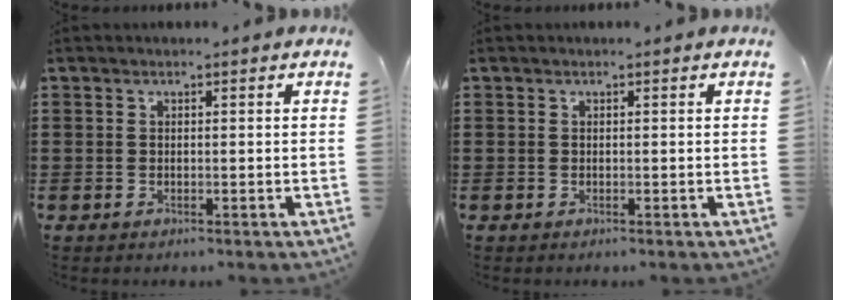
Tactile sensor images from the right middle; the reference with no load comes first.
{"total": 0.0}